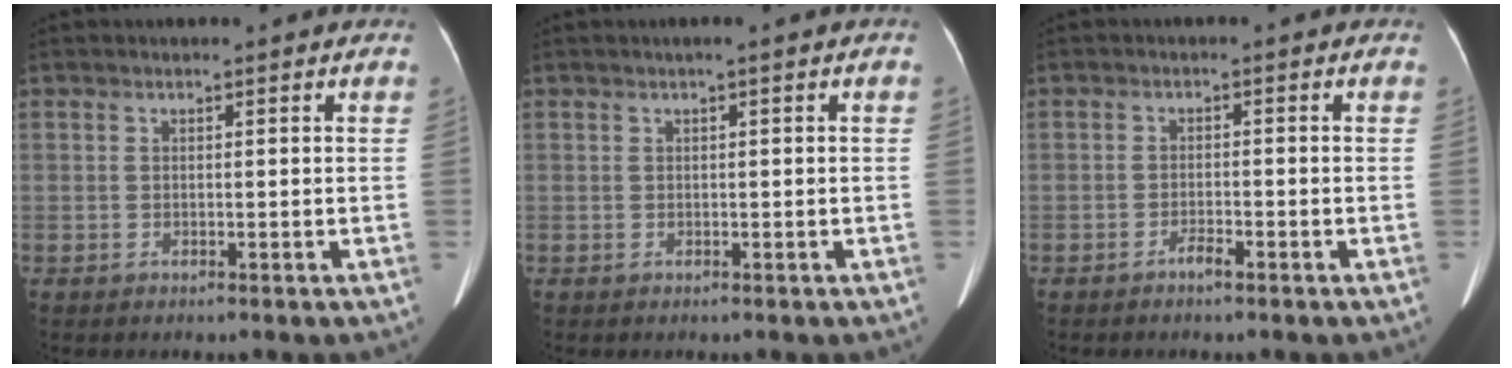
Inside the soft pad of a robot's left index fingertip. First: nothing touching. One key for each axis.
{"total": 0.7, "fx": 0.0, "fy": -0.1, "fz": 0.7, "tx": -0.012, "ty": 0.005, "tz": 0.004}
{"total": 1.7, "fx": -1.3, "fy": 0.2, "fz": 1.0, "tx": -0.020, "ty": 0.000, "tz": -0.022}